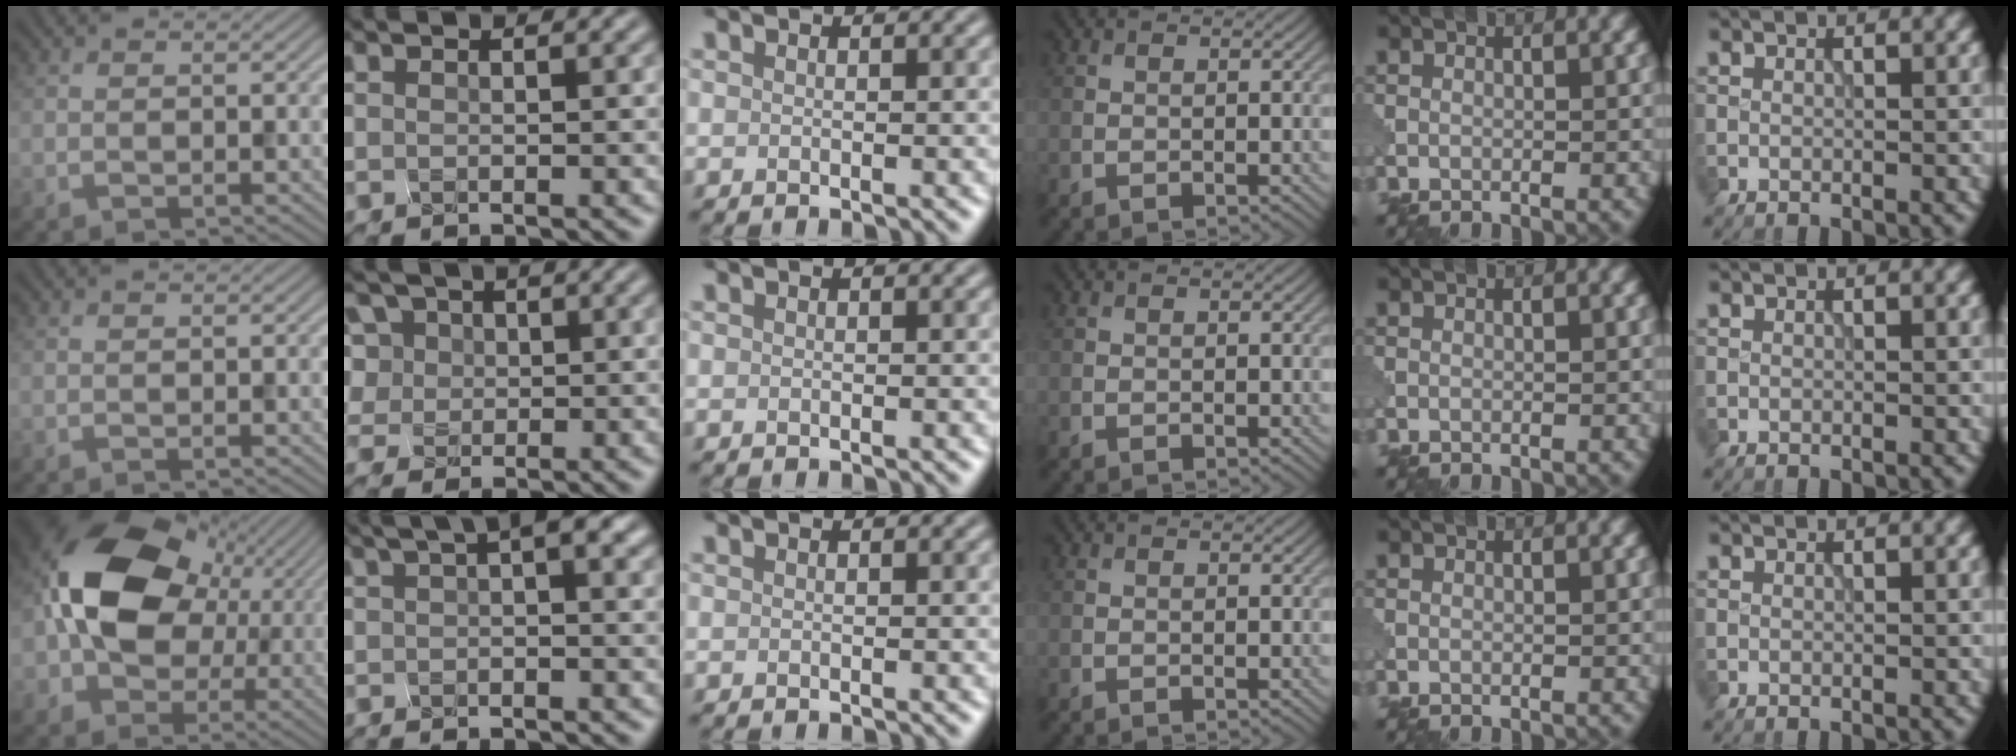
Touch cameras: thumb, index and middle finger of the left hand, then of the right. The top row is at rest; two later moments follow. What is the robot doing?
{"motion": "squeeze", "object": "foam earplug"}